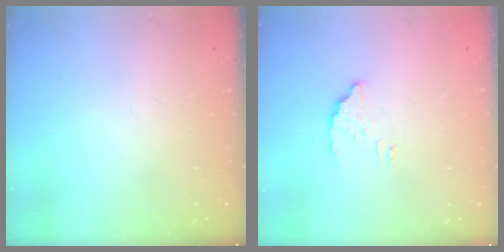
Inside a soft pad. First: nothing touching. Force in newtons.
{"total": 3.1, "press": 3.0, "slide": 0.4}